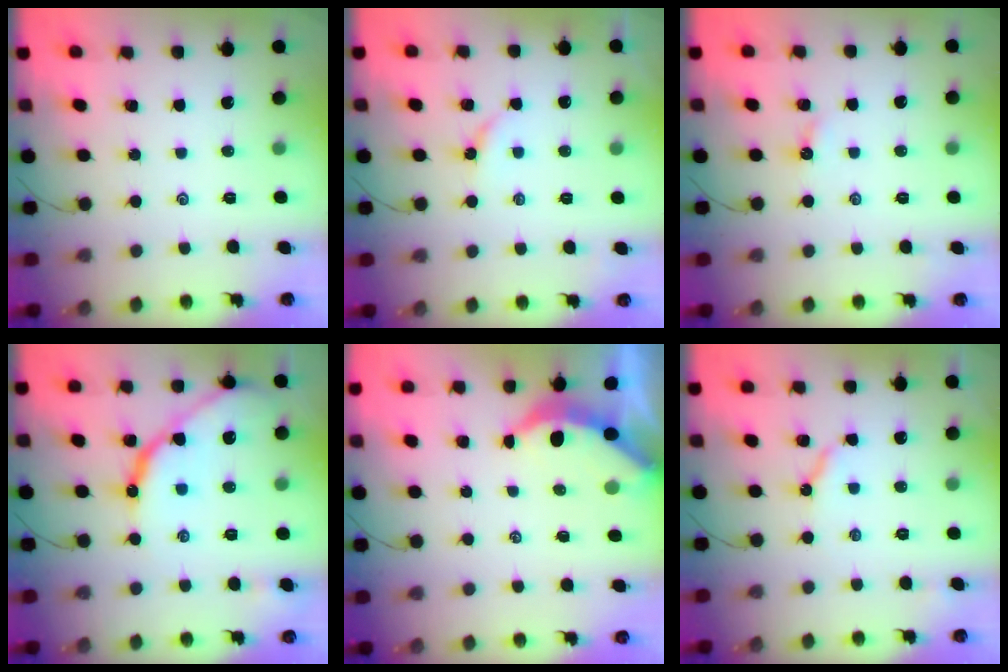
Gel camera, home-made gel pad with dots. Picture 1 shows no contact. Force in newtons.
{"total": 2.9, "press": 2.9, "slide": 0.3}
{"total": 2.4, "press": 2.4, "slide": 0.3}
{"total": 12.0, "press": 12.0, "slide": 1.1}
{"total": 3.7, "press": 3.6, "slide": 0.5}
{"total": 5.3, "press": 5.3, "slide": 0.2}